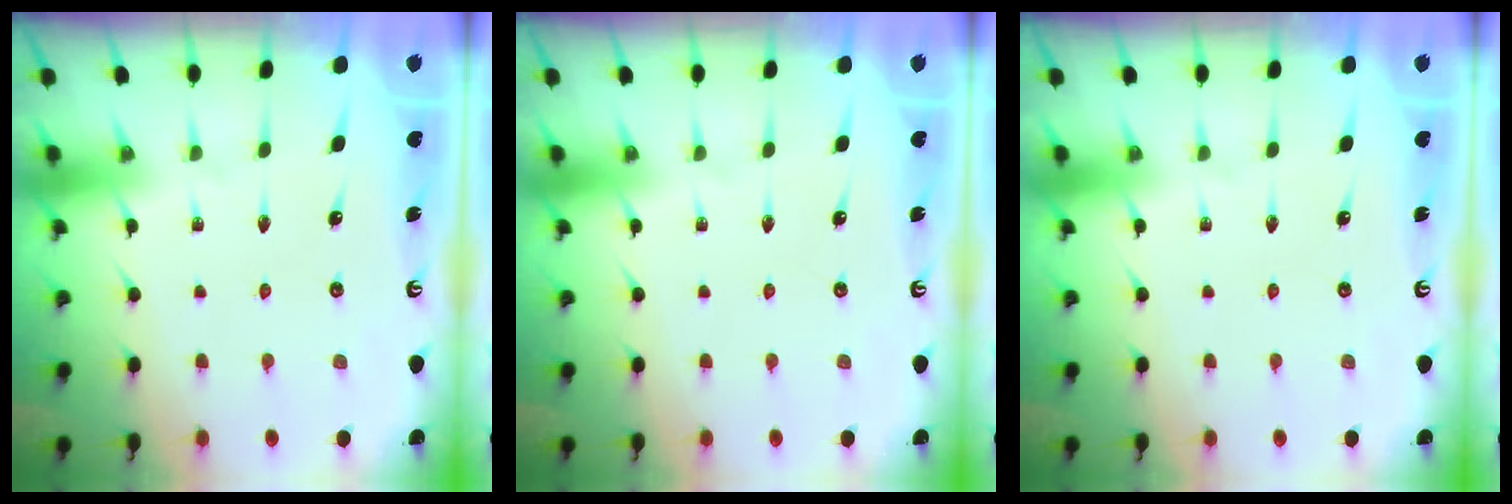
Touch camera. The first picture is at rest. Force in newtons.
{"total": 0.0}
{"total": 0.0}